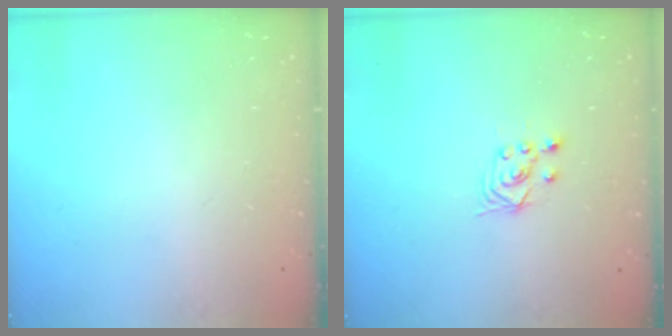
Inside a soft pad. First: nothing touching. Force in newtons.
{"total": 2.5, "press": 2.2, "slide": 1.2}